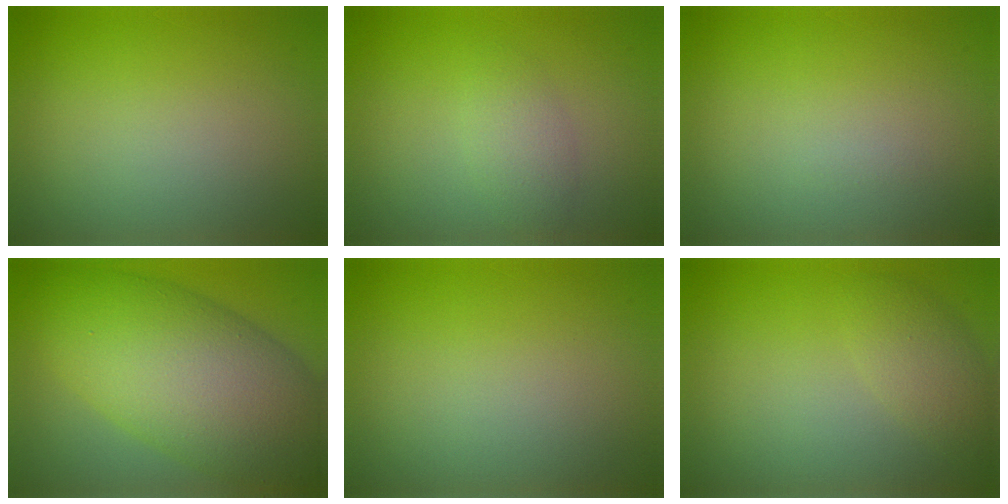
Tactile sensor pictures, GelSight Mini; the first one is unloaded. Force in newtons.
{"total": 1.9, "press": 1.9, "slide": 0.1}
{"total": 0.0}
{"total": 11.9, "press": 11.9, "slide": 0.5}
{"total": 0.0}
{"total": 2.3, "press": 2.3, "slide": 0.1}